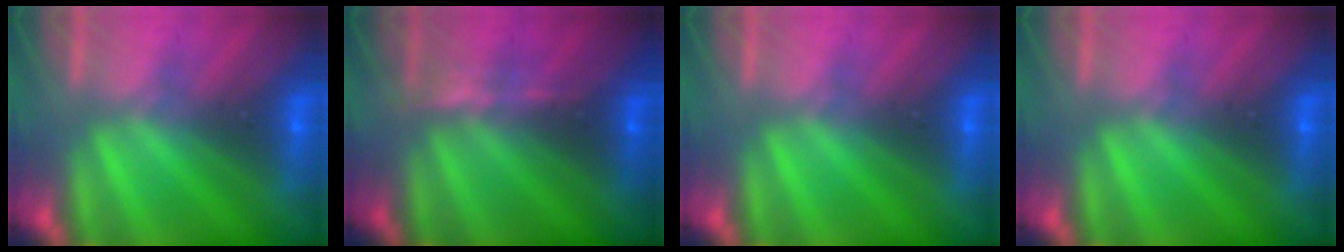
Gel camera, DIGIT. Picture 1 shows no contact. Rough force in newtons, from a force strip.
{"total": 2.8}
{"total": 0.0}
{"total": 0.0}